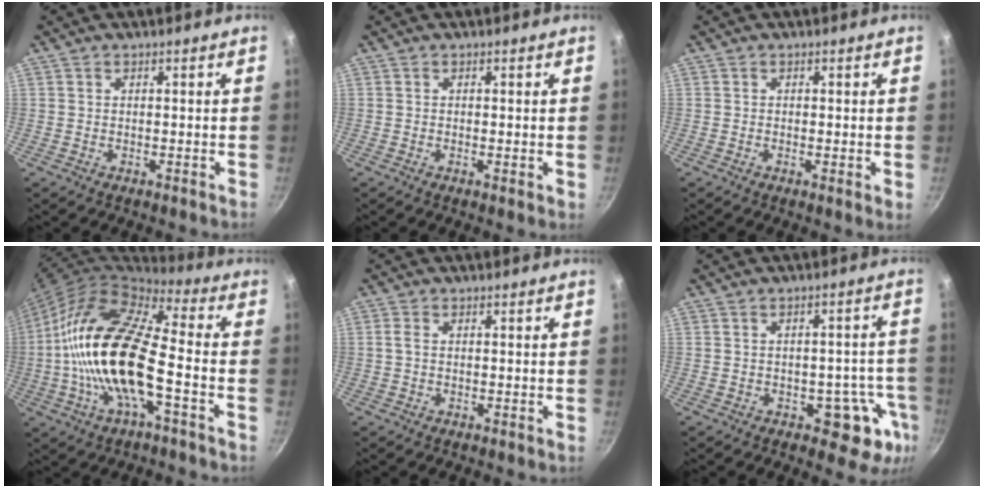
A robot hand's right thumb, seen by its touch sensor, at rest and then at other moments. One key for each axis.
{"total": 0.7, "fx": 0.0, "fy": 0.2, "fz": 0.7, "tx": -0.010, "ty": -0.002, "tz": -0.003}
{"total": 1.2, "fx": -0.1, "fy": 0.2, "fz": 1.2, "tx": -0.018, "ty": -0.006, "tz": -0.006}
{"total": 20.9, "fx": -3.8, "fy": 8.0, "fz": 18.9, "tx": -0.357, "ty": 0.033, "tz": -0.089}
{"total": 1.3, "fx": 0.0, "fy": 0.8, "fz": 1.0, "tx": -0.024, "ty": 0.003, "tz": -0.002}
{"total": 9.3, "fx": -3.7, "fy": 5.8, "fz": 6.3, "tx": -0.014, "ty": 0.032, "tz": -0.037}